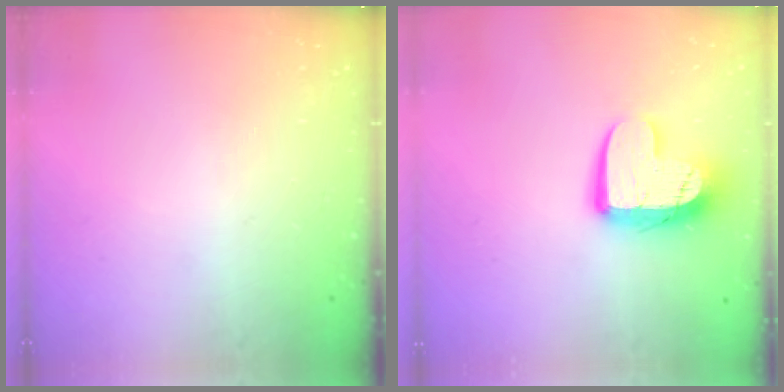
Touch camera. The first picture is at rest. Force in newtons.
{"total": 12.7, "press": 12.7, "slide": 1.0}